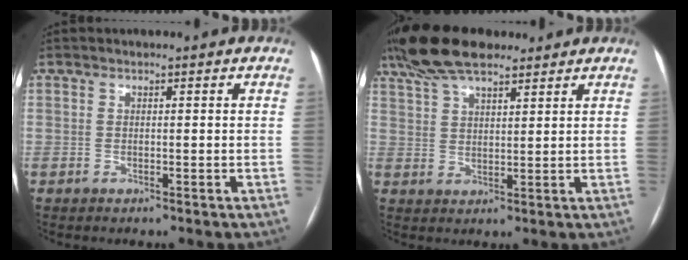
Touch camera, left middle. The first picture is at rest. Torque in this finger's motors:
{"motor_torque": [1.09, -1.06, 0.27, 0.05]}